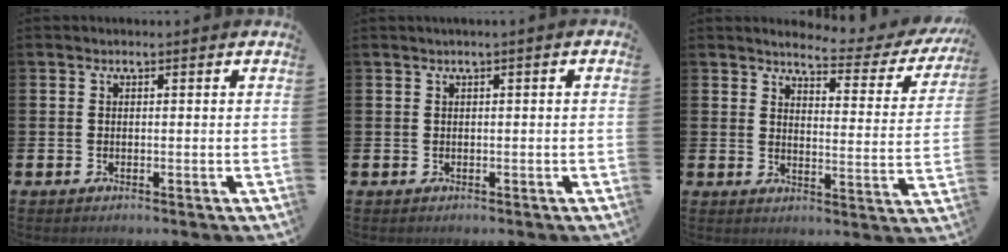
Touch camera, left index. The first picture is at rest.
{"total": 0.5, "force": [0.0, 0.0, 0.5], "torque": [-0.014, 0.003, 0.001]}
{"total": 3.8, "force": [3.5, 0.7, 1.4], "torque": [-0.038, -0.031, 0.049]}